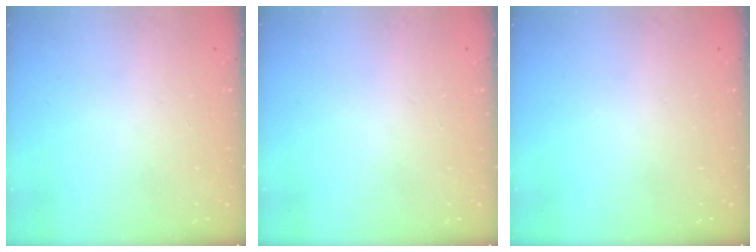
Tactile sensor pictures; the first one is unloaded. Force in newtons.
{"total": 0.0}
{"total": 0.0}